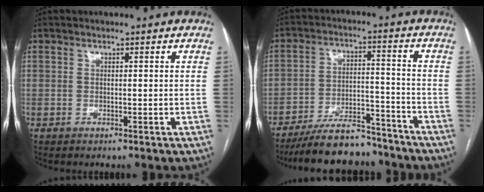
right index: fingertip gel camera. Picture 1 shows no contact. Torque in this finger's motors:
{"motor_torque": [0.36, -0.42, 0.00, -0.02]}